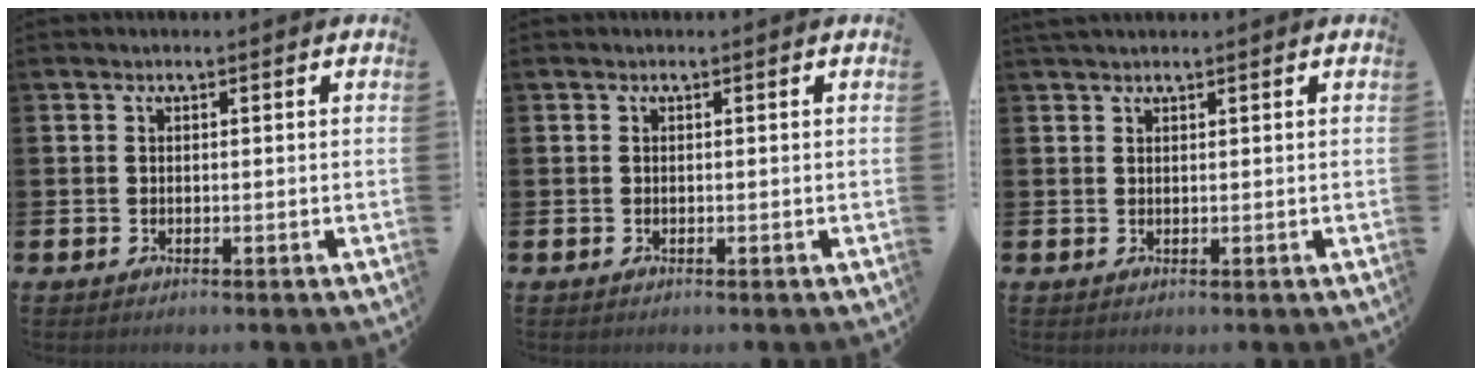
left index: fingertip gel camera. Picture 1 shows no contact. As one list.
[{"total": 0.0}, {"total": 1.3, "force": [1.2, 0.3, 0.3], "torque": [0.001, 0.001, 0.021]}]